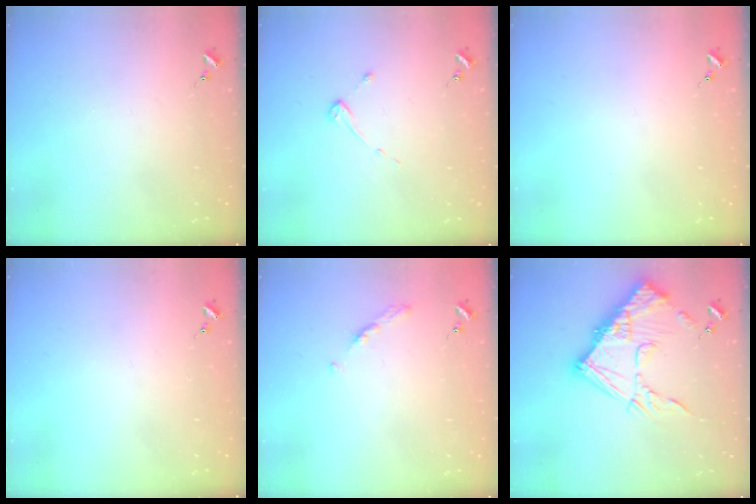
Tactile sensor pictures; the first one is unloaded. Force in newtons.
{"total": 2.9, "press": 2.8, "slide": 0.3}
{"total": 0.0}
{"total": 0.0}
{"total": 4.1, "press": 4.1, "slide": 0.5}
{"total": 18.9, "press": 18.8, "slide": 1.9}